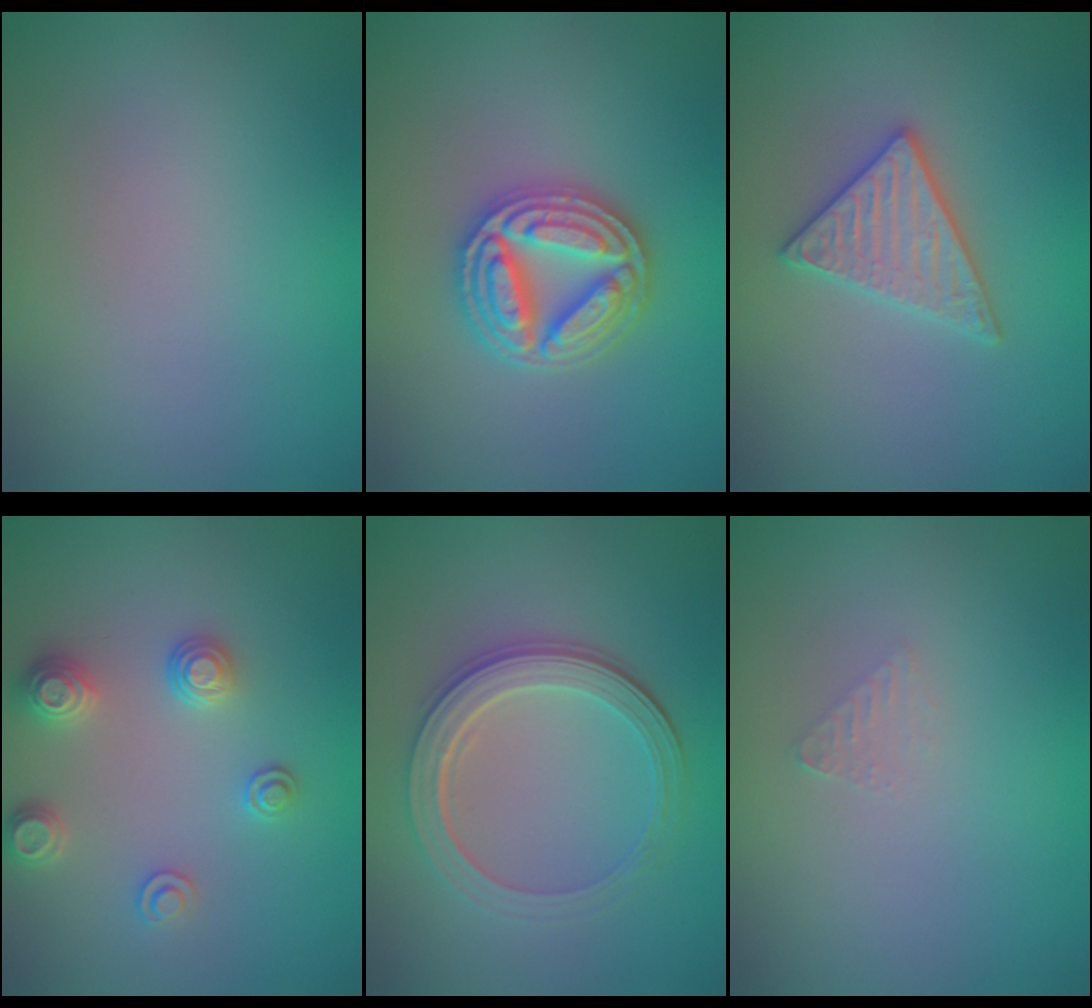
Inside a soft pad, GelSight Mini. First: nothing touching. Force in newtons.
{"total": 5.0, "press": 5.0, "slide": 0.8}
{"total": 2.9, "press": 2.9, "slide": 0.3}
{"total": 2.6, "press": 2.6, "slide": 0.2}
{"total": 4.5, "press": 3.6, "slide": 2.7}
{"total": 0.8, "press": 0.8, "slide": 0.1}